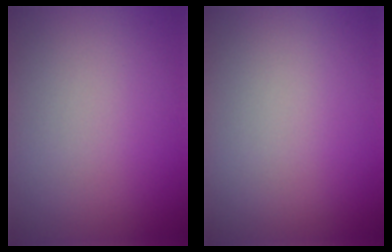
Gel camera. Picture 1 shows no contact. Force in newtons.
{"total": 0.0}